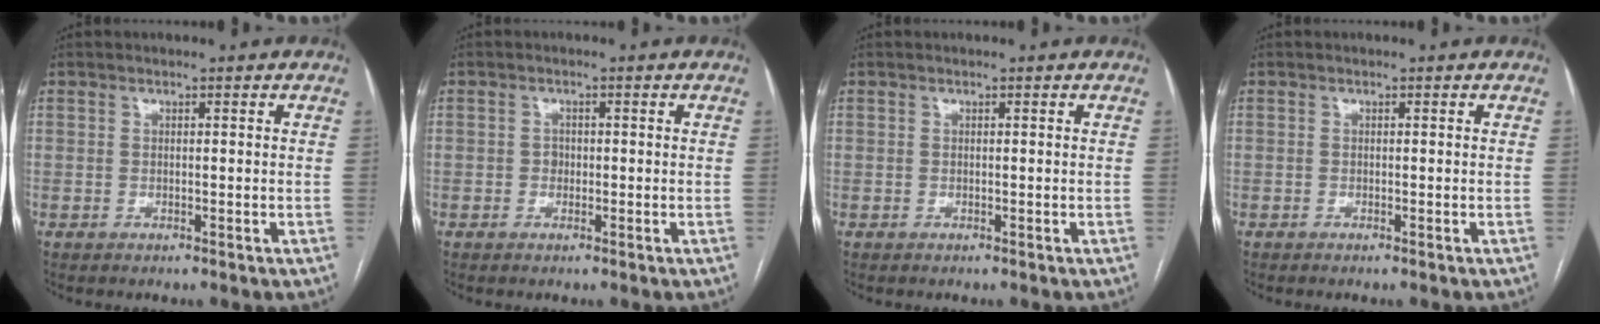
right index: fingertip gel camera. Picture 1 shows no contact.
{"total": 1.0, "force": [-0.1, 0.8, 0.5], "torque": [-0.005, 0.003, -0.002]}
{"total": 0.0}
{"total": 0.0}